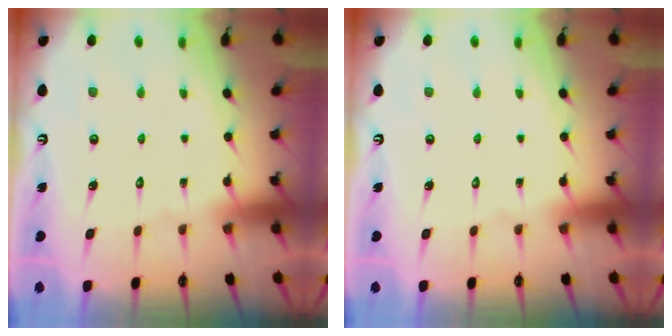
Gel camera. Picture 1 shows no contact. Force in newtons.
{"total": 0.0}